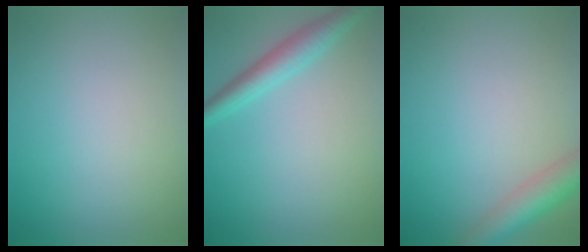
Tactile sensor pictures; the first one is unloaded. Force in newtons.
{"total": 2.8, "press": 2.8, "slide": 0.1}
{"total": 3.9, "press": 3.9, "slide": 0.3}